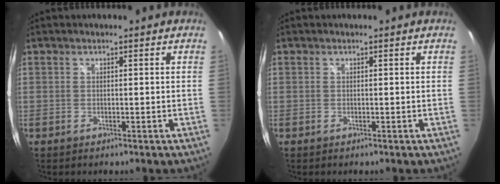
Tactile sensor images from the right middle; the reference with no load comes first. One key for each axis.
{"total": 0.0}